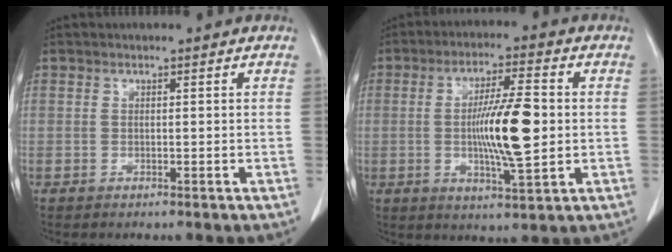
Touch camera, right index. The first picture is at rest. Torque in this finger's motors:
{"motor_torque": [0.85, 0.56, 0.47, 0.13]}